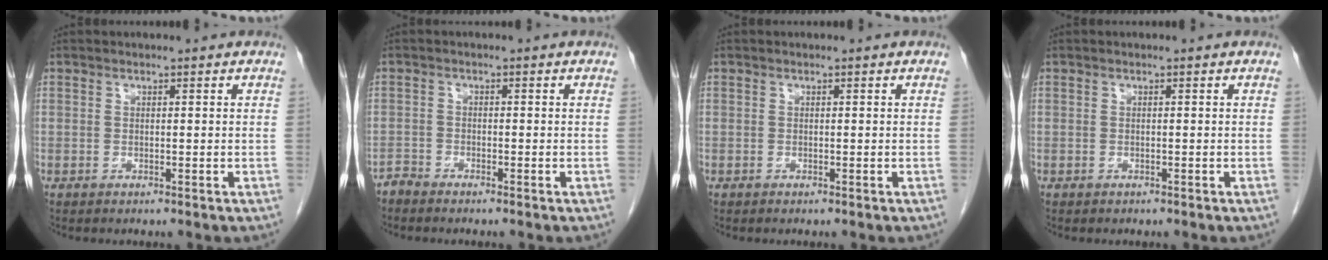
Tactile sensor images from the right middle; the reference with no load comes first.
{"total": 1.4, "force": [-1.4, 0.0, -0.1], "torque": [0.009, -0.002, -0.027]}
{"total": 0.0}
{"total": 0.0}